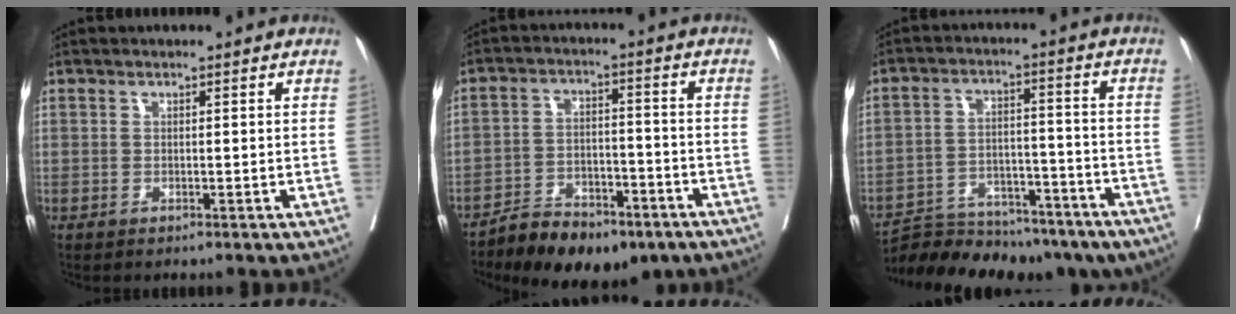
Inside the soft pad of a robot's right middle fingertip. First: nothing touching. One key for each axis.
{"total": 12.3, "fx": -9.2, "fy": 4.9, "fz": 6.5, "tx": -0.093, "ty": 0.005, "tz": -0.147}
{"total": 18.7, "fx": -16.3, "fy": 6.5, "fz": 6.5, "tx": -0.112, "ty": 0.017, "tz": -0.233}